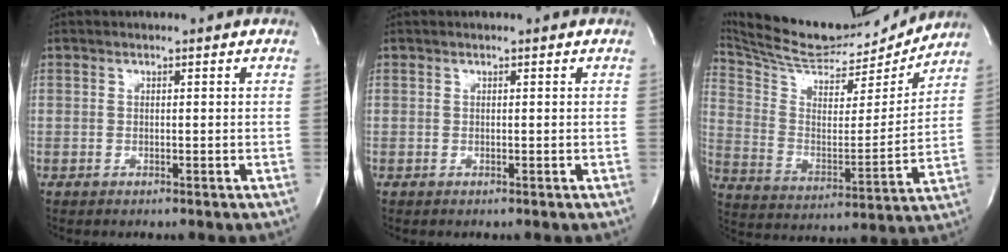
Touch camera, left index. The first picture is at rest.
{"total": 0.0}
{"total": 21.1, "force": [19.8, 3.5, 6.6], "torque": [-0.128, -0.010, 0.314]}